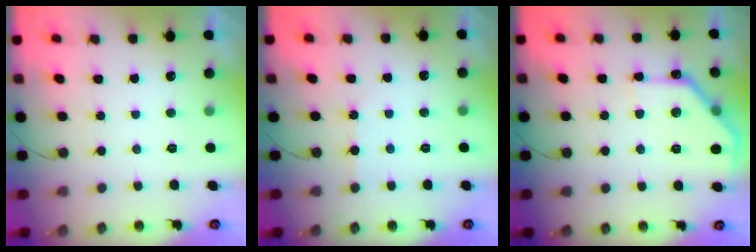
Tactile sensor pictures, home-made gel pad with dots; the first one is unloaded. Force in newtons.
{"total": 1.9, "press": 1.9, "slide": 0.4}
{"total": 12.8, "press": 12.8, "slide": 0.6}